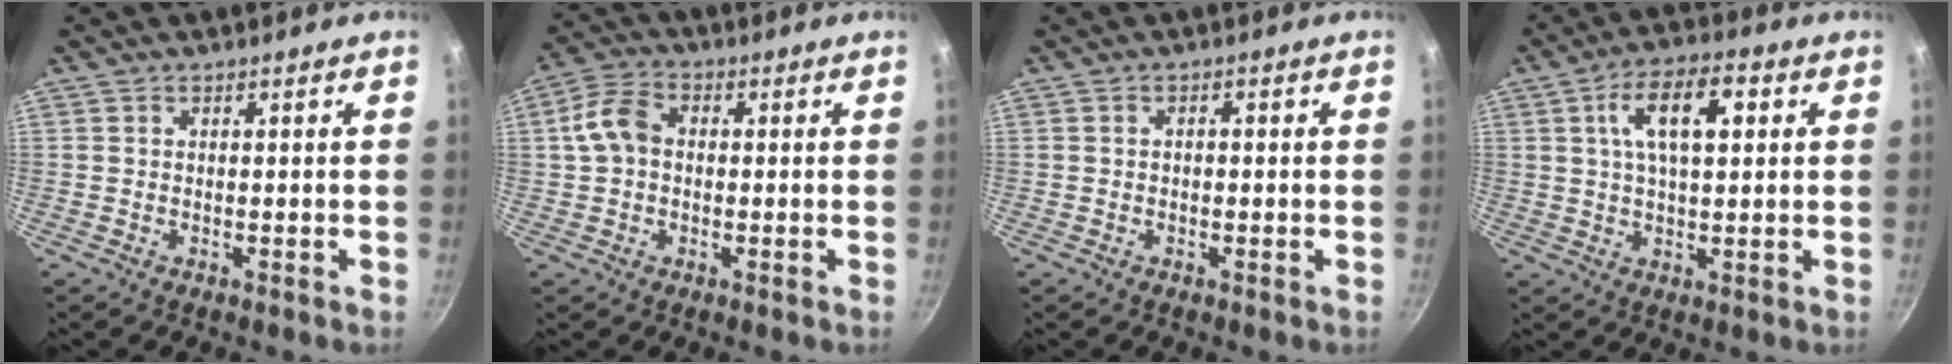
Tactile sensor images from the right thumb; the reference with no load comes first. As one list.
[{"total": 6.9, "force": [0.3, 5.1, 4.7], "torque": [-0.084, 0.022, -0.004]}, {"total": 1.0, "force": [-0.2, 0.7, 0.7], "torque": [-0.013, 0.007, -0.004]}, {"total": 10.8, "force": [3.0, 4.9, 9.1], "torque": [-0.137, 0.010, 0.044]}]